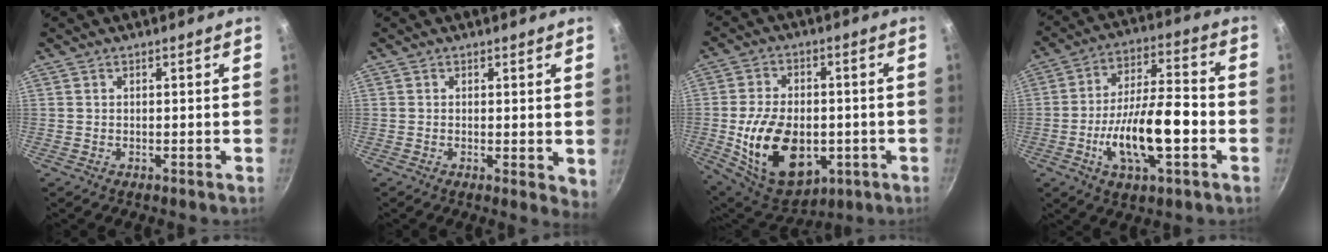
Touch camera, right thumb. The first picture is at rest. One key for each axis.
{"total": 3.2, "fx": 0.2, "fy": 1.2, "fz": 2.9, "tx": -0.034, "ty": -0.010, "tz": 0.003}
{"total": 19.2, "fx": -3.7, "fy": 12.4, "fz": 14.2, "tx": -0.229, "ty": 0.004, "tz": -0.041}
{"total": 16.4, "fx": -4.4, "fy": 6.4, "fz": 14.5, "tx": -0.237, "ty": 0.035, "tz": -0.076}